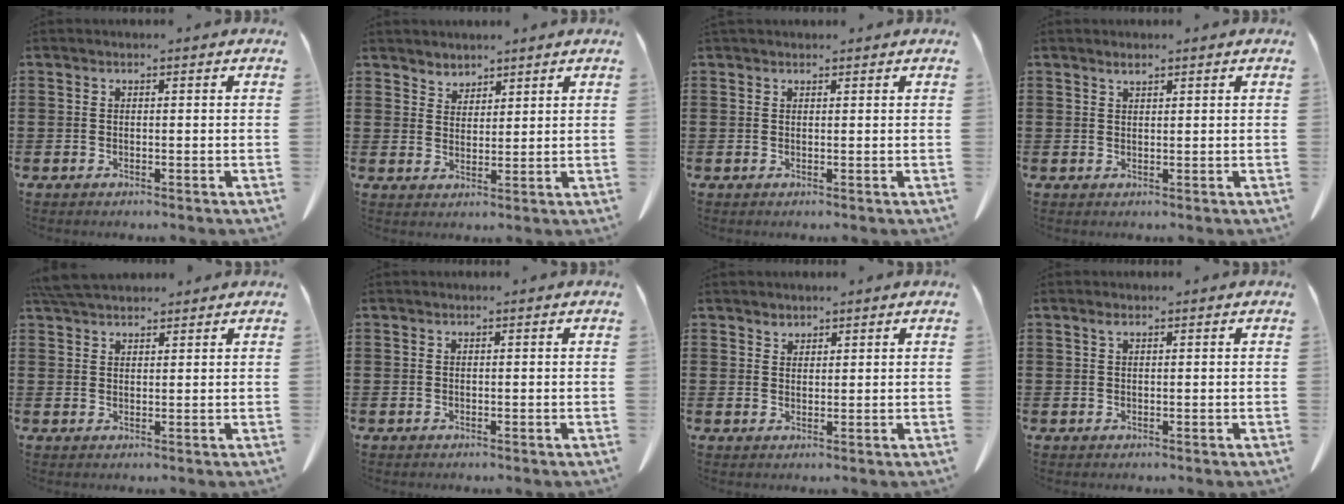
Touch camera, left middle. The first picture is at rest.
{"total": 2.8, "force": [2.7, 0.9, -0.2], "torque": [-0.004, -0.005, 0.052]}
{"total": 0.7, "force": [0.7, 0.2, 0.1], "torque": [-0.005, -0.001, 0.014]}
{"total": 1.2, "force": [1.0, 0.1, 0.6], "torque": [-0.014, -0.001, 0.018]}
{"total": 4.2, "force": [3.8, 0.8, 1.4], "torque": [-0.038, -0.005, 0.073]}
{"total": 0.0}
{"total": 1.7, "force": [1.6, 0.6, -0.1], "torque": [-0.002, 0.001, 0.032]}
{"total": 1.1, "force": [0.5, 0.3, 0.9], "torque": [-0.019, 0.002, 0.010]}